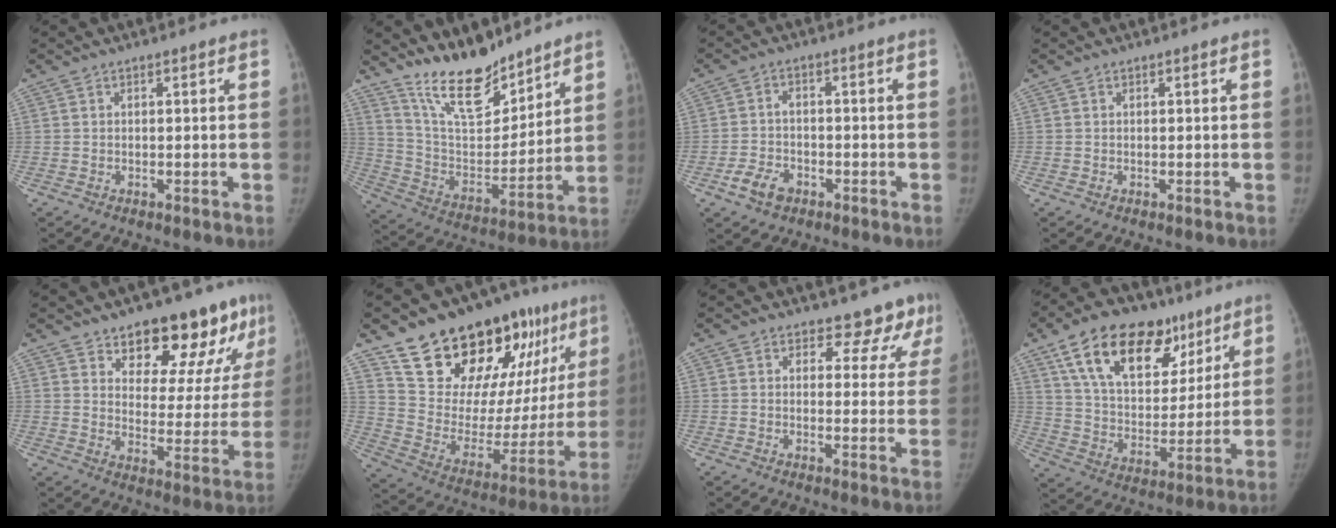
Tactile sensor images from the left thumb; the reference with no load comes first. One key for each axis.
{"total": 16.0, "fx": 13.2, "fy": 5.5, "fz": 7.1, "tx": -0.084, "ty": -0.089, "tz": 0.247}
{"total": 5.4, "fx": -3.0, "fy": 3.4, "fz": 2.9, "tx": -0.055, "ty": 0.014, "tz": -0.054}
{"total": 0.0}
{"total": 18.3, "fx": 12.5, "fy": 8.3, "fz": 10.5, "tx": -0.082, "ty": -0.076, "tz": 0.170}
{"total": 28.5, "fx": 17.9, "fy": 12.6, "fz": 18.3, "tx": -0.229, "ty": -0.052, "tz": 0.288}
{"total": 7.7, "fx": 6.4, "fy": 4.1, "fz": 1.0, "tx": 0.039, "ty": -0.032, "tz": 0.057}
{"total": 23.7, "fx": 13.5, "fy": 13.3, "fz": 14.1, "tx": -0.198, "ty": -0.024, "tz": 0.231}